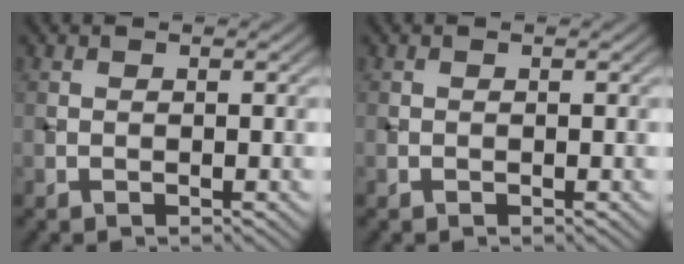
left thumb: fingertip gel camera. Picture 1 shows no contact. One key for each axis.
{"total": 0.0}